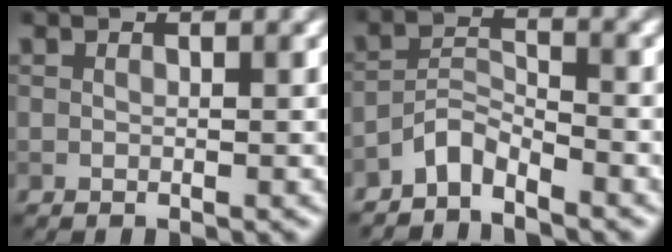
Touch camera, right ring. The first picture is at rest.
{"total": 2.6, "force": [-2.4, 0.7, 0.8], "torque": [-0.015, 0.011, -0.052]}